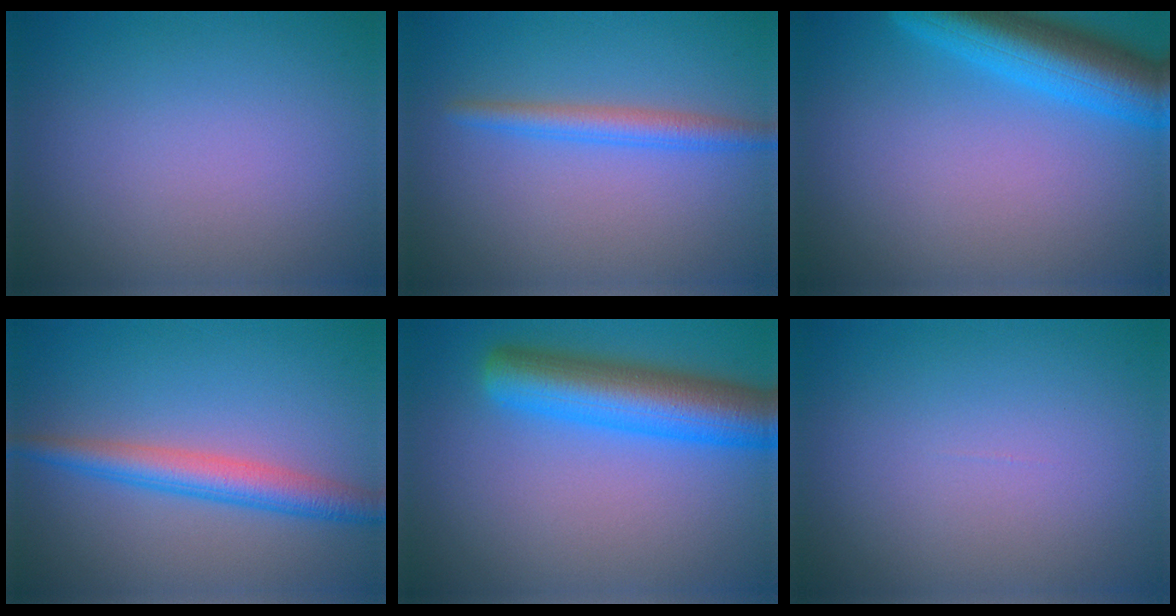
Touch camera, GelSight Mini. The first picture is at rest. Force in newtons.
{"total": 2.4, "press": 2.4, "slide": 0.1}
{"total": 7.2, "press": 7.2, "slide": 0.4}
{"total": 3.9, "press": 3.9, "slide": 0.1}
{"total": 7.5, "press": 7.5, "slide": 0.3}
{"total": 0.0}